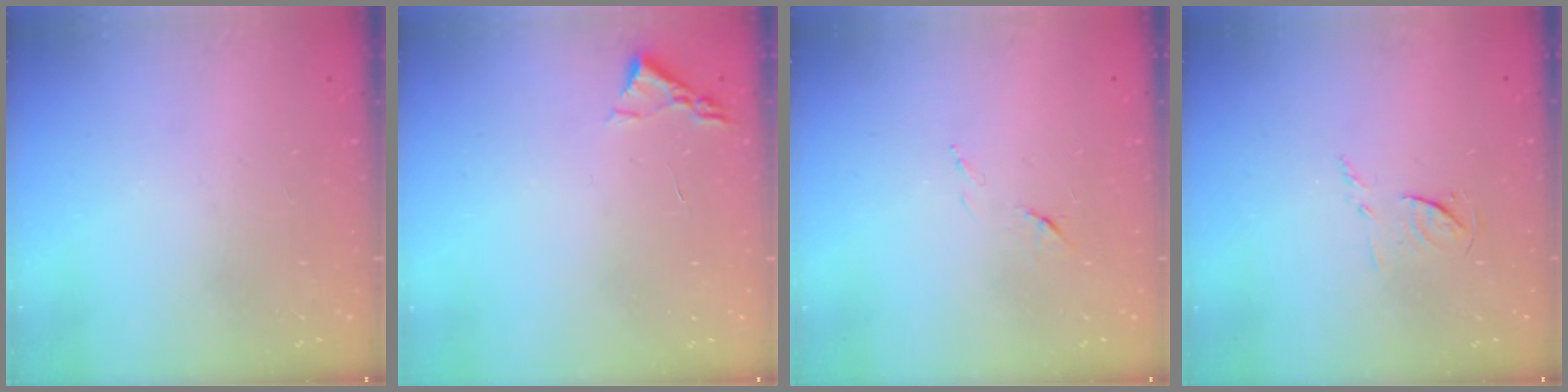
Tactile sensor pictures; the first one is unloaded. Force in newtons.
{"total": 2.2, "press": 2.2, "slide": 0.3}
{"total": 6.1, "press": 6.0, "slide": 0.7}
{"total": 7.3, "press": 7.3, "slide": 0.5}